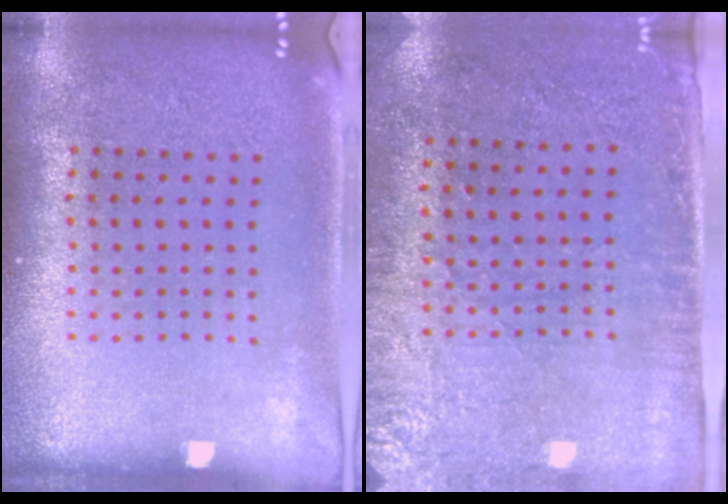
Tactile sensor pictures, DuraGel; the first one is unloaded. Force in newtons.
{"total": 2.9, "press": 2.4, "slide": 1.6}